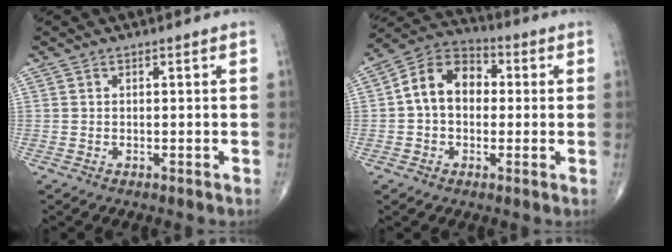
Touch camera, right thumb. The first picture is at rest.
{"total": 11.2, "force": [0.7, 8.2, 7.6], "torque": [-0.110, 0.033, -0.001]}